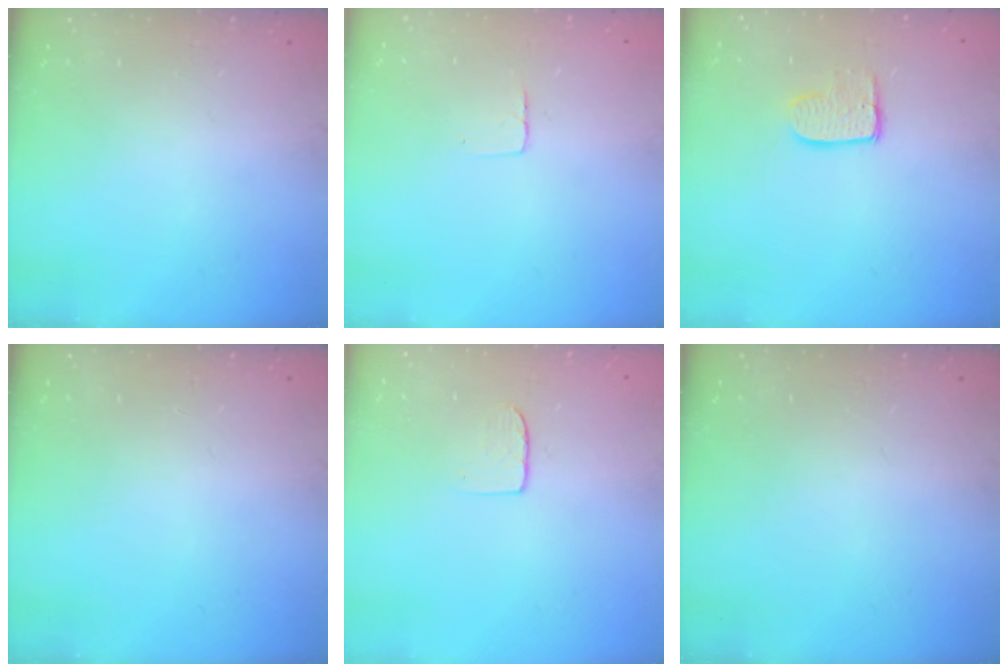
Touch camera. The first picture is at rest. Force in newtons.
{"total": 2.9, "press": 2.9, "slide": 0.2}
{"total": 7.8, "press": 7.8, "slide": 0.5}
{"total": 0.0}
{"total": 4.7, "press": 4.7, "slide": 0.4}
{"total": 0.0}